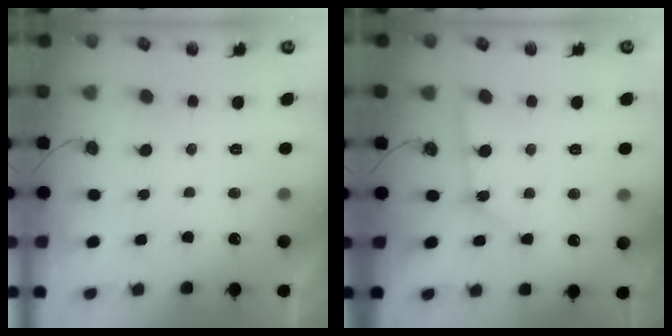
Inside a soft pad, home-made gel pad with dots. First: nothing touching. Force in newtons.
{"total": 2.3, "press": 2.3, "slide": 0.2}